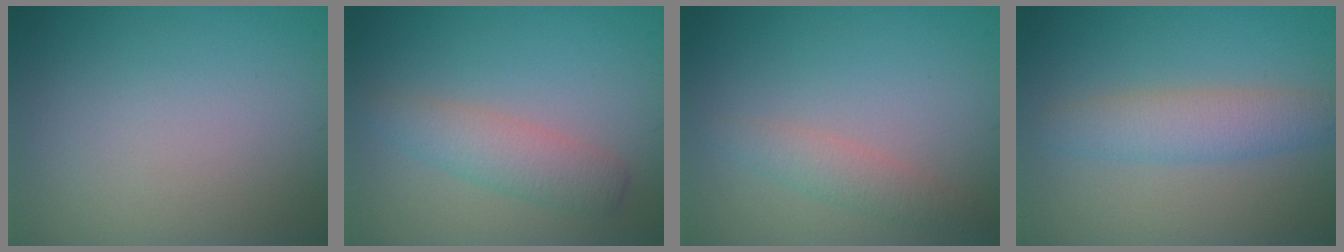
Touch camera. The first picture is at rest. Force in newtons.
{"total": 3.0, "press": 3.0, "slide": 0.1}
{"total": 2.0, "press": 2.0, "slide": 0.1}
{"total": 3.5, "press": 3.5, "slide": 0.1}